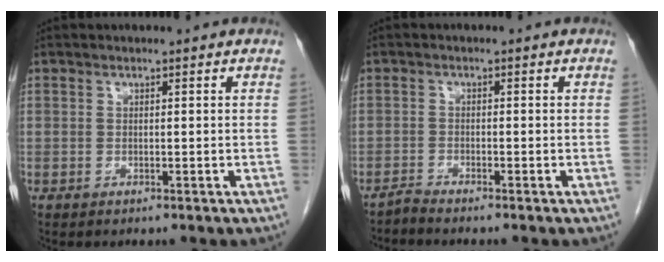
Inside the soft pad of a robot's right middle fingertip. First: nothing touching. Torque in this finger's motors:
{"motor_torque": [-0.24, -0.33, -0.05, -0.01]}